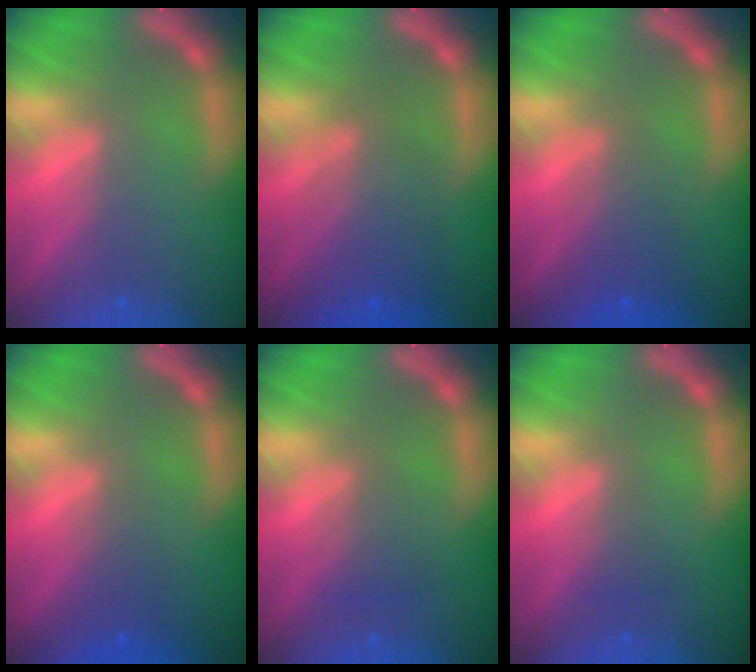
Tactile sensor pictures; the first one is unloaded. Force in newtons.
{"total": 5.6}
{"total": 3.1}
{"total": 1.9}
{"total": 2.0}
{"total": 1.0}